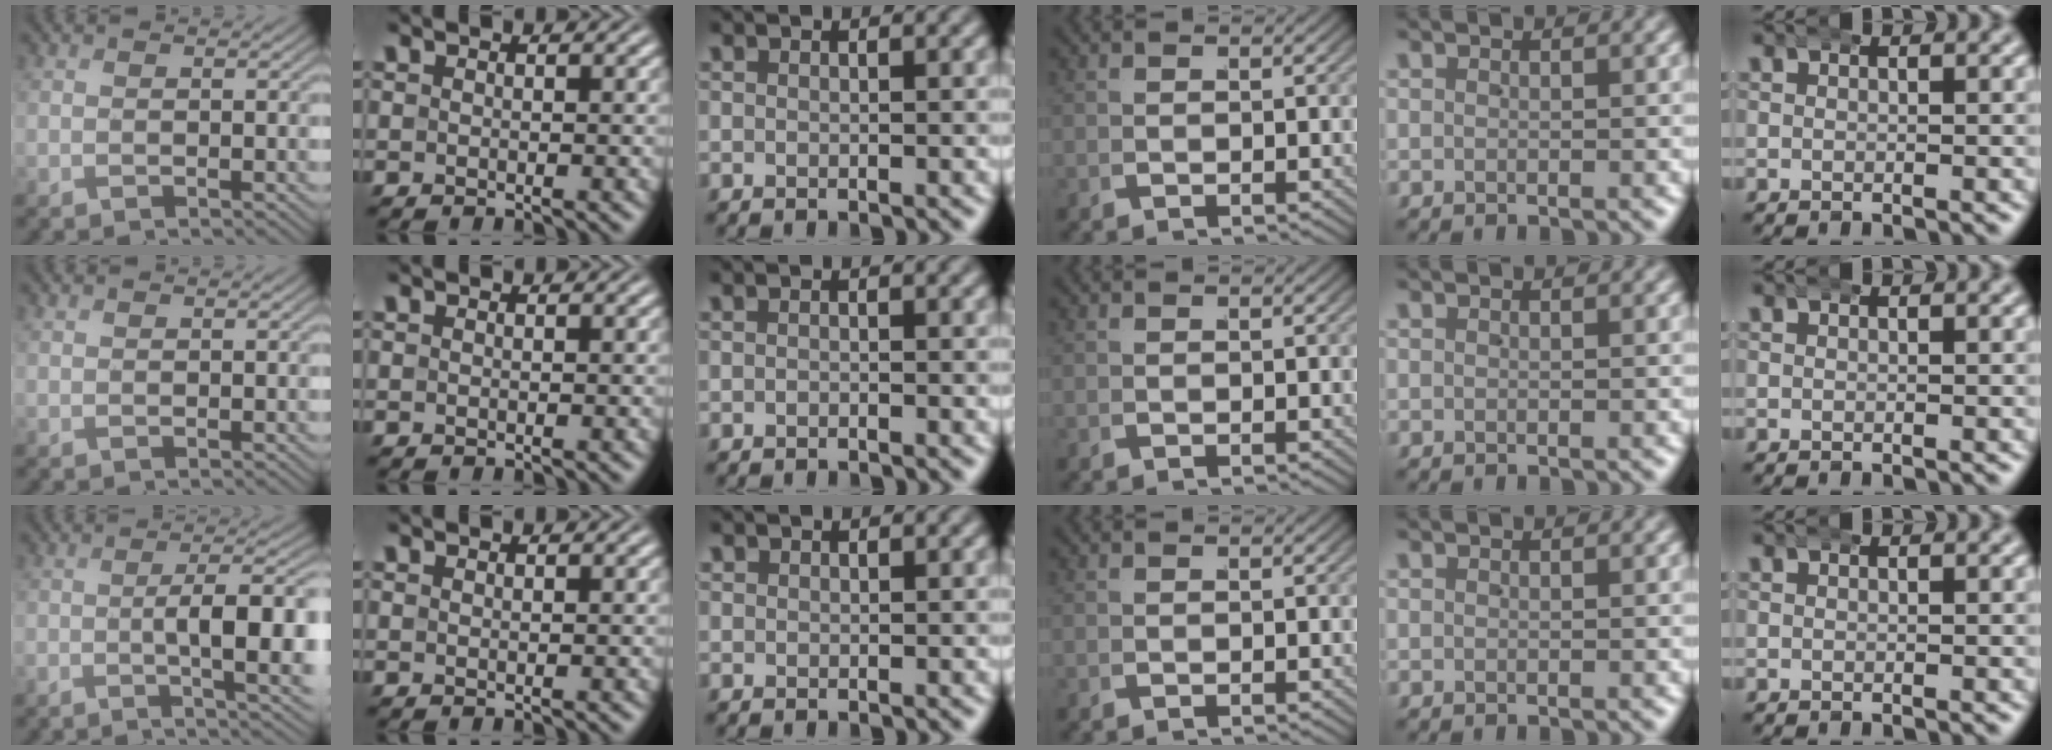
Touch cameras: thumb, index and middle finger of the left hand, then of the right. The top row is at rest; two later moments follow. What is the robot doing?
{"motion": "wrap", "object": "aluminum foil"}